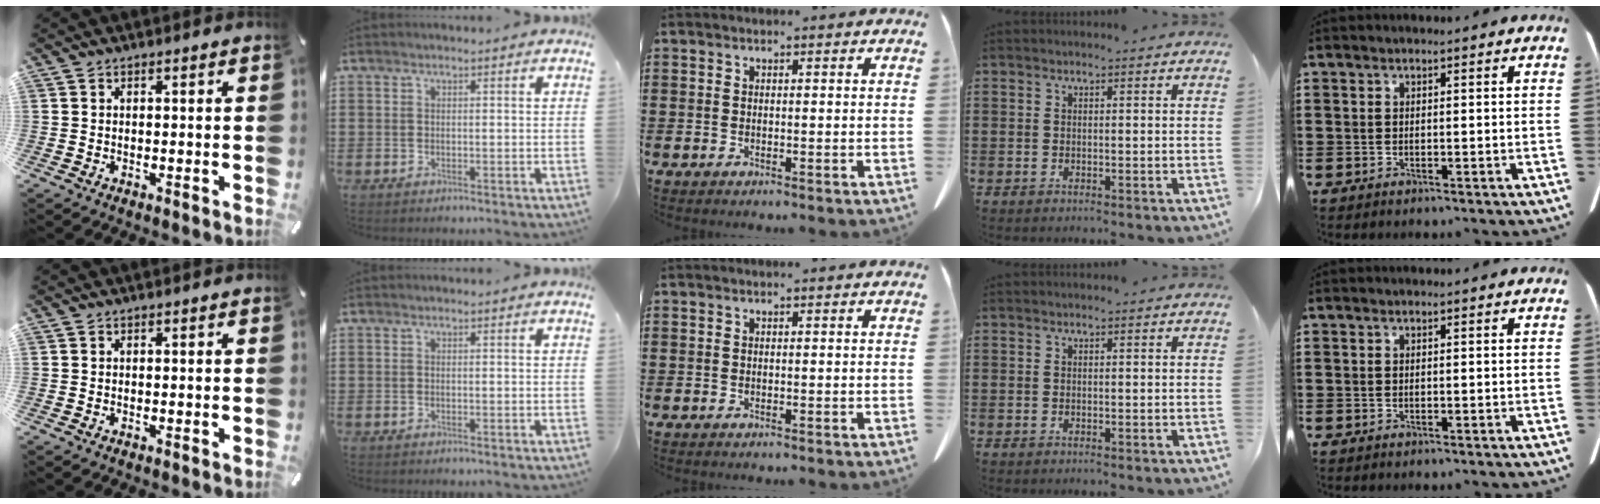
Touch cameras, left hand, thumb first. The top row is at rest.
{}